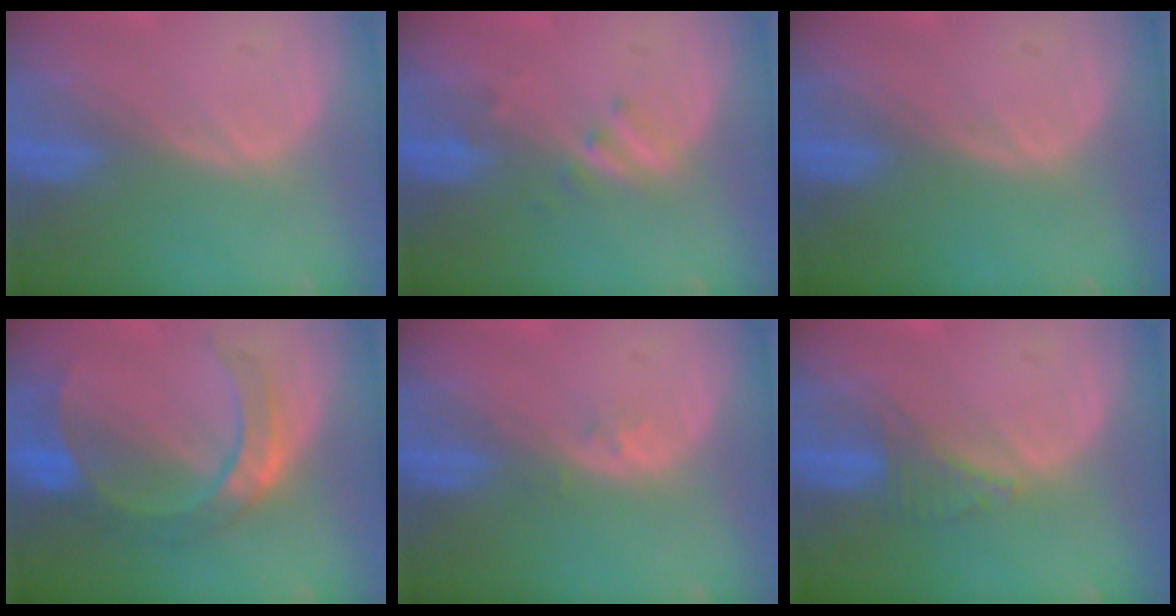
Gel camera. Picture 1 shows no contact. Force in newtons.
{"total": 2.5, "press": 2.2, "slide": 1.2}
{"total": 0.0}
{"total": 7.3, "press": 7.2, "slide": 1.5}
{"total": 1.1, "press": 0.8, "slide": 0.7}
{"total": 2.5, "press": 2.5, "slide": 0.2}